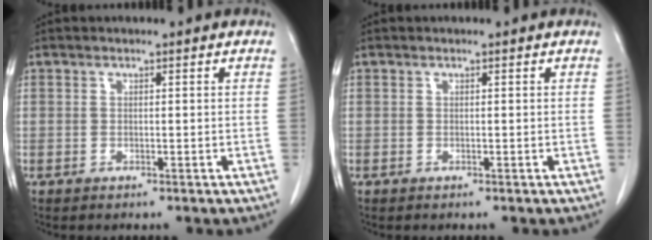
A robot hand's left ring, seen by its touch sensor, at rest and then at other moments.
{"total": 0.0}